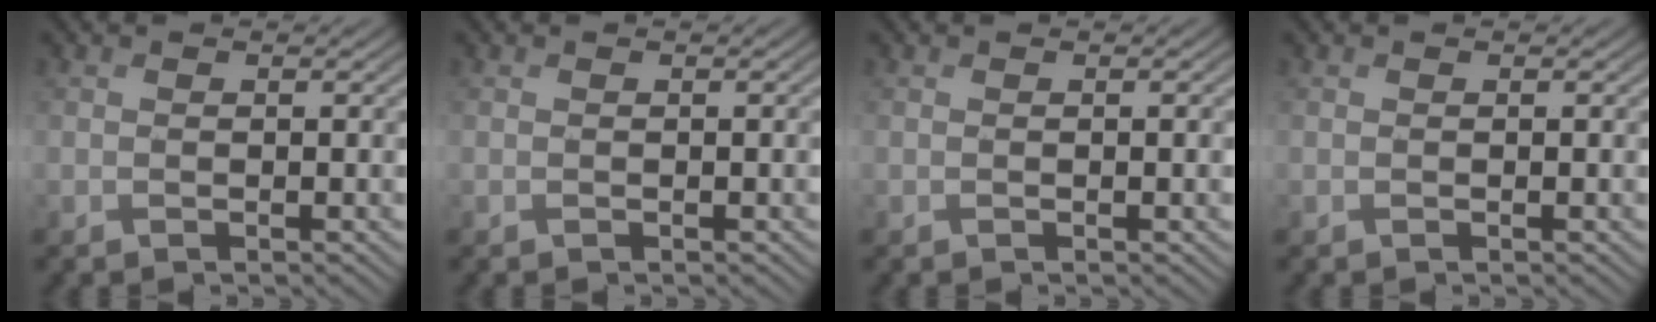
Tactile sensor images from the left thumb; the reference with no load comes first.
{"total": 0.6, "force": [0.0, 0.1, 0.6], "torque": [-0.009, 0.002, 0.000]}
{"total": 1.4, "force": [0.0, 0.2, 1.4], "torque": [-0.021, 0.001, 0.000]}
{"total": 0.0}